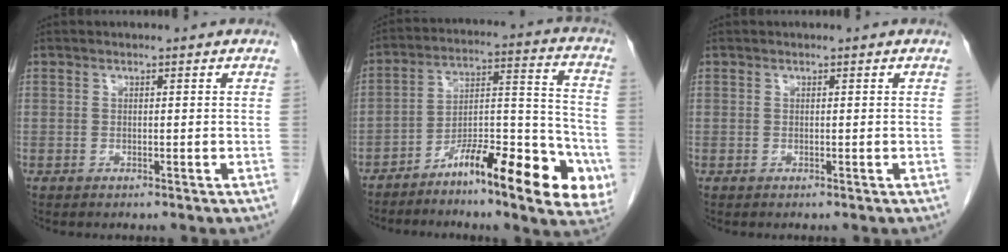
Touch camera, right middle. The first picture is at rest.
{"total": 16.9, "force": [-9.0, 3.0, 14.0], "torque": [-0.187, 0.025, -0.137]}
{"total": 0.0}